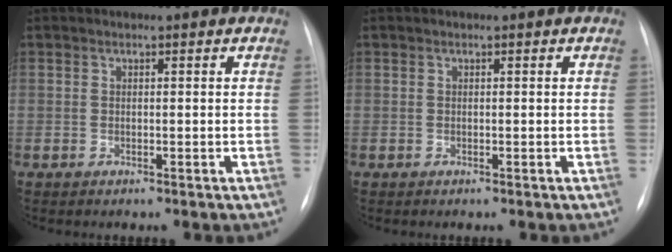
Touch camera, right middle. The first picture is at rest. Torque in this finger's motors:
{"motor_torque": [-0.01, -0.01, 0.00, 0.00]}